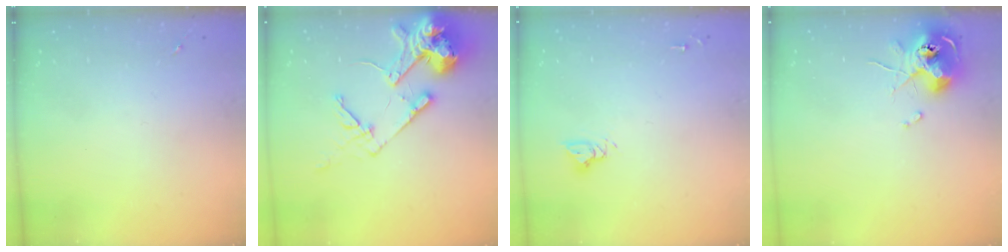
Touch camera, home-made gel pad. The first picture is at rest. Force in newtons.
{"total": 16.6, "press": 16.5, "slide": 2.3}
{"total": 4.9, "press": 4.9, "slide": 0.3}
{"total": 10.2, "press": 10.1, "slide": 1.4}